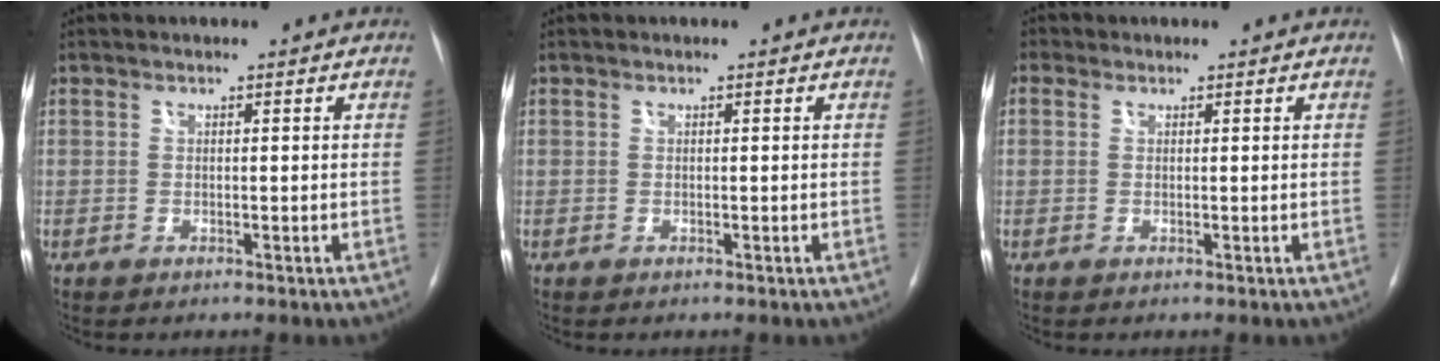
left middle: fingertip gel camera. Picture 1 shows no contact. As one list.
[{"total": 0.0}, {"total": 1.0, "force": [0.4, 0.8, 0.3], "torque": [-0.005, 0.006, 0.006]}]